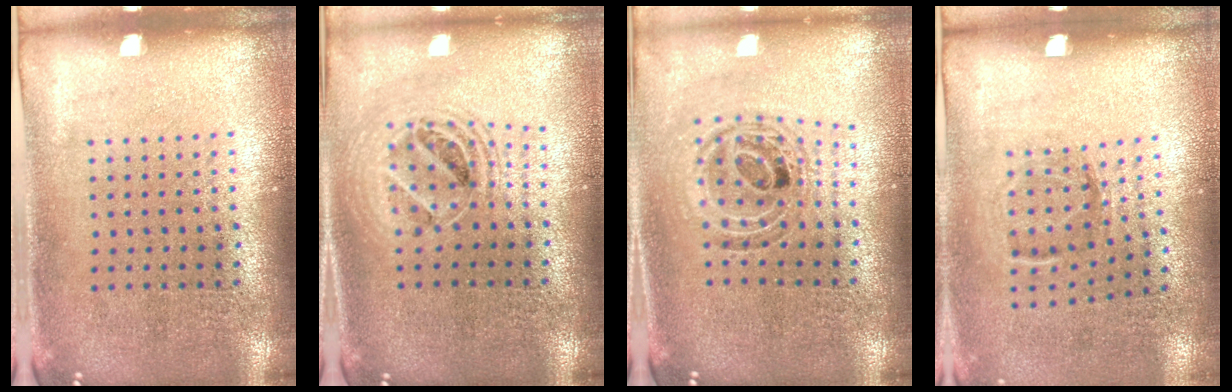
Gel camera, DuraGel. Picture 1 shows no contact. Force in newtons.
{"total": 1.8, "press": 1.5, "slide": 1.1}
{"total": 0.9, "press": 0.9, "slide": 0.2}
{"total": 1.2, "press": 0.8, "slide": 0.8}